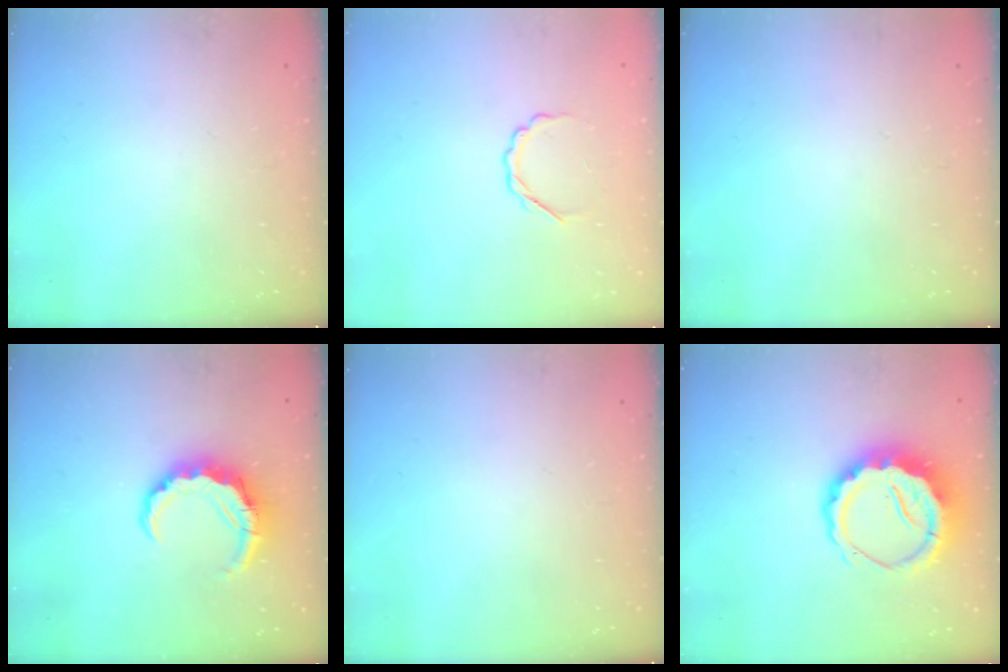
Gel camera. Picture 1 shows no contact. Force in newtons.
{"total": 4.0, "press": 3.9, "slide": 0.9}
{"total": 0.0}
{"total": 8.1, "press": 8.0, "slide": 1.5}
{"total": 0.0}
{"total": 9.5, "press": 9.2, "slide": 2.2}